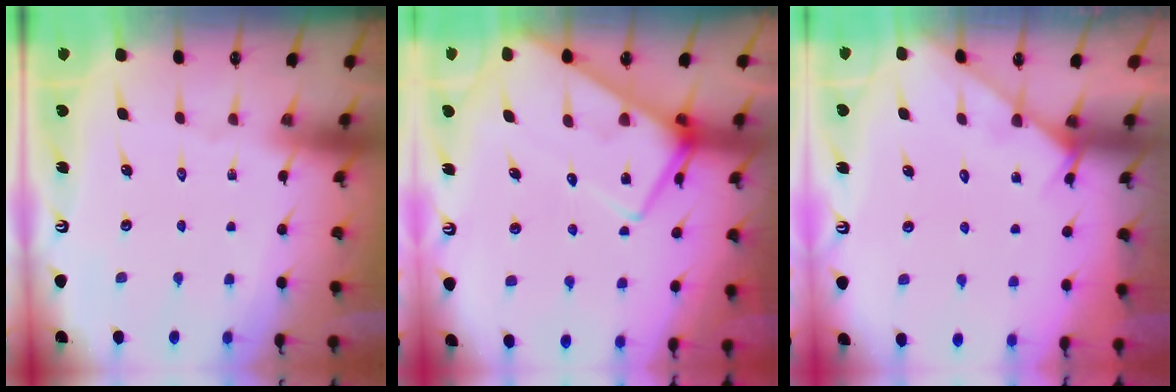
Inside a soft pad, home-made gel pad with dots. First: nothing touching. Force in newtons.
{"total": 13.1, "press": 13.0, "slide": 1.4}
{"total": 5.4, "press": 5.4, "slide": 0.3}